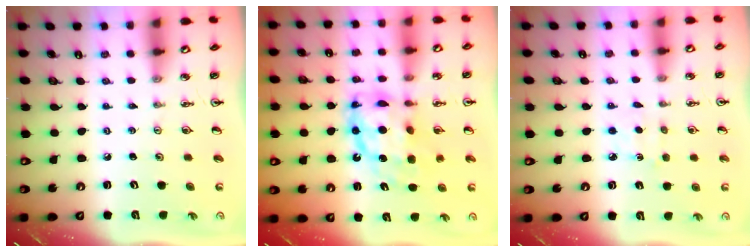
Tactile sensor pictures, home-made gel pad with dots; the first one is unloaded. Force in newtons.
{"total": 13.6, "press": 13.5, "slide": 1.4}
{"total": 4.2, "press": 4.2, "slide": 0.6}